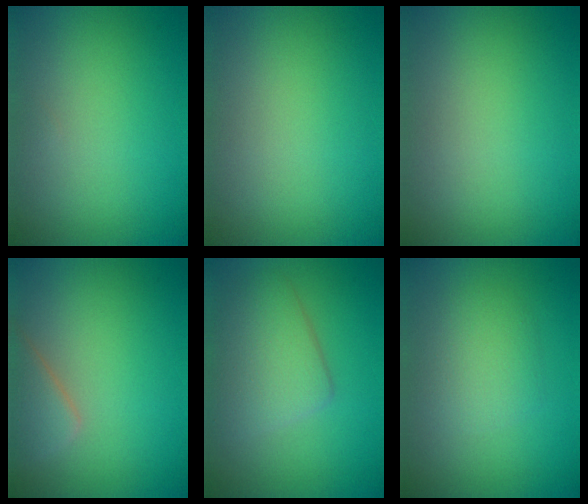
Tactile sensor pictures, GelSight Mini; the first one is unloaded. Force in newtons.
{"total": 0.0}
{"total": 0.0}
{"total": 2.8, "press": 2.8, "slide": 0.2}
{"total": 4.5, "press": 4.5, "slide": 0.1}
{"total": 2.8, "press": 2.8, "slide": 0.2}